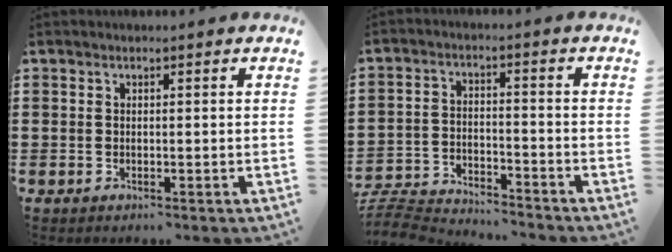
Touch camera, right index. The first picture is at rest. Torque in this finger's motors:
{"motor_torque": [-1.11, 1.03, -1.05, -0.21]}